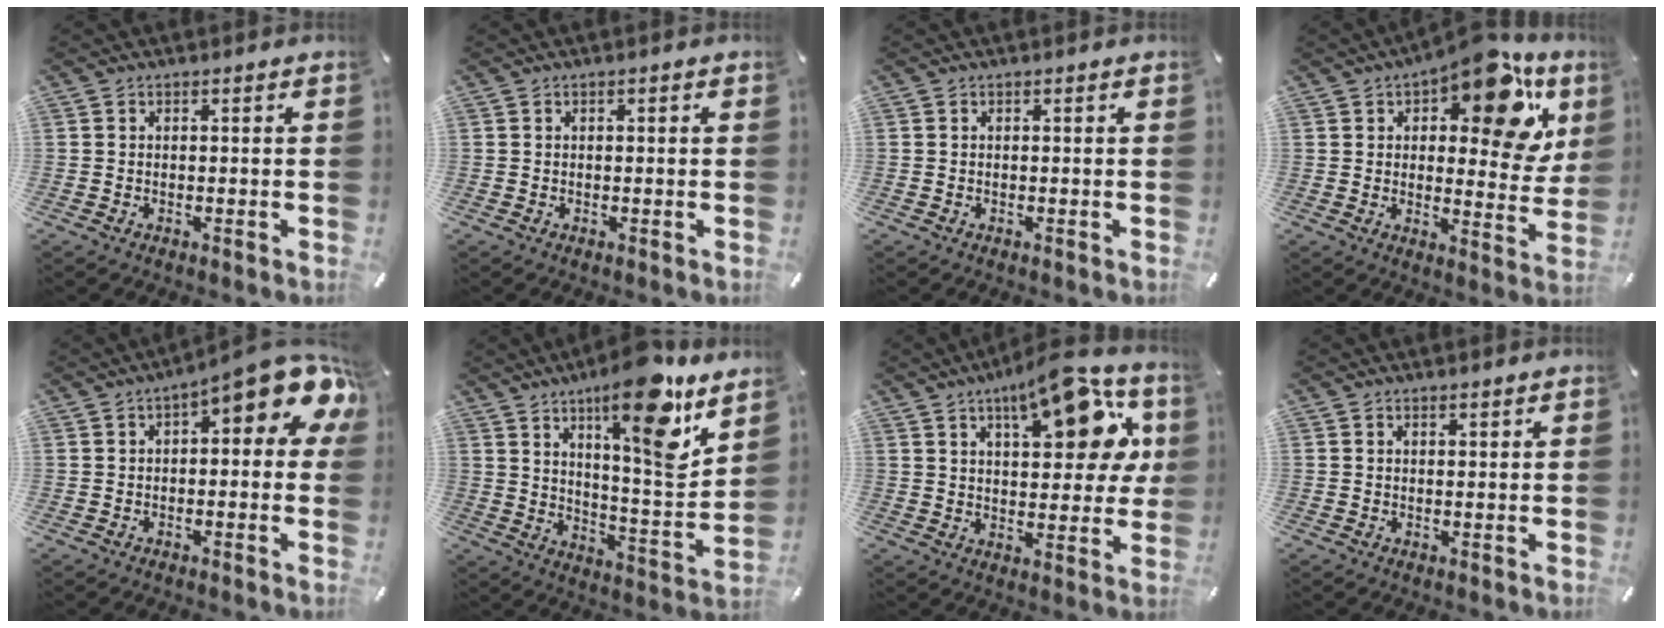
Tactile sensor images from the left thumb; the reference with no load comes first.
{"total": 0.6, "force": [0.0, 0.2, 0.6], "torque": [-0.010, 0.002, -0.001]}
{"total": 0.0}
{"total": 17.2, "force": [9.6, 7.6, 12.1], "torque": [-0.148, -0.062, 0.152]}
{"total": 12.3, "force": [5.2, 4.0, 10.4], "torque": [-0.134, -0.039, 0.083]}
{"total": 18.9, "force": [12.6, 4.5, 13.4], "torque": [-0.191, -0.096, 0.195]}
{"total": 17.8, "force": [9.4, 7.9, 13.0], "torque": [-0.176, -0.042, 0.150]}
{"total": 1.0, "force": [0.7, 0.4, 0.7], "torque": [-0.013, 0.001, 0.011]}